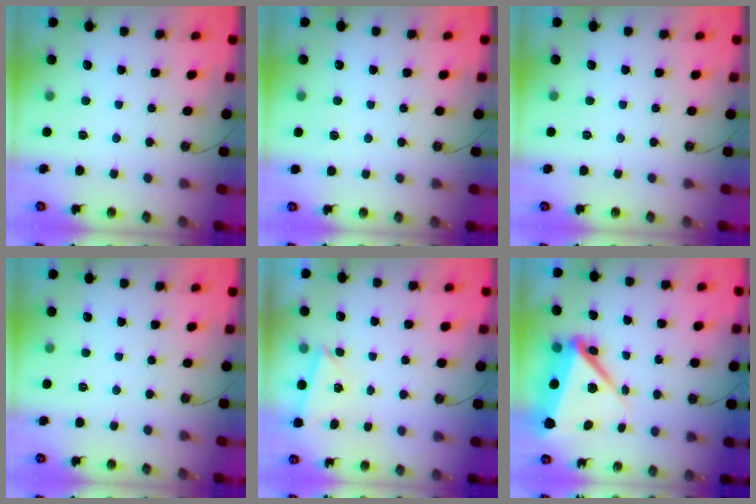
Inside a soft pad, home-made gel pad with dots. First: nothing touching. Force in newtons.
{"total": 2.7, "press": 2.5, "slide": 0.9}
{"total": 0.0}
{"total": 0.0}
{"total": 2.6, "press": 2.6, "slide": 0.3}
{"total": 11.8, "press": 11.6, "slide": 1.9}